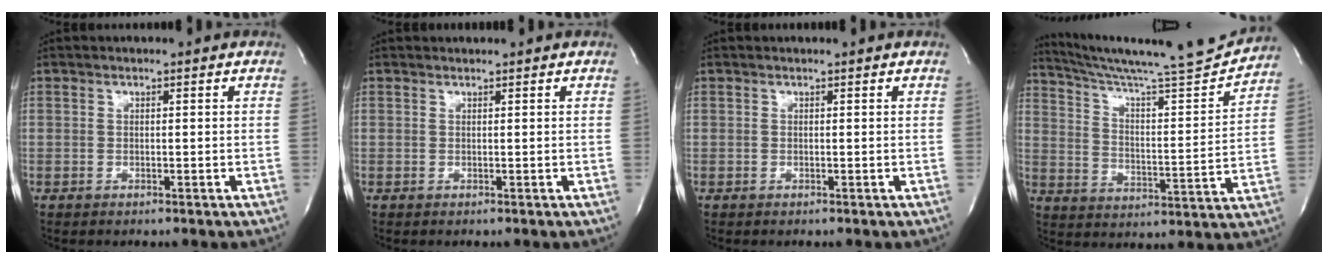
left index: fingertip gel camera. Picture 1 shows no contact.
{"total": 0.0}
{"total": 0.0}
{"total": 17.3, "force": [16.7, -0.7, 4.7], "torque": [-0.089, -0.060, 0.247]}